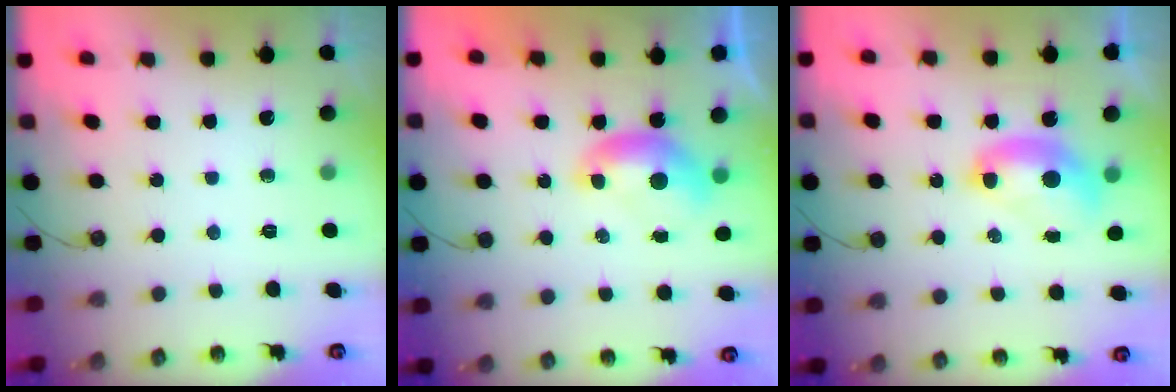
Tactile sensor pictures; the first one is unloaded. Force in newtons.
{"total": 0.0}
{"total": 2.7, "press": 2.7, "slide": 0.1}